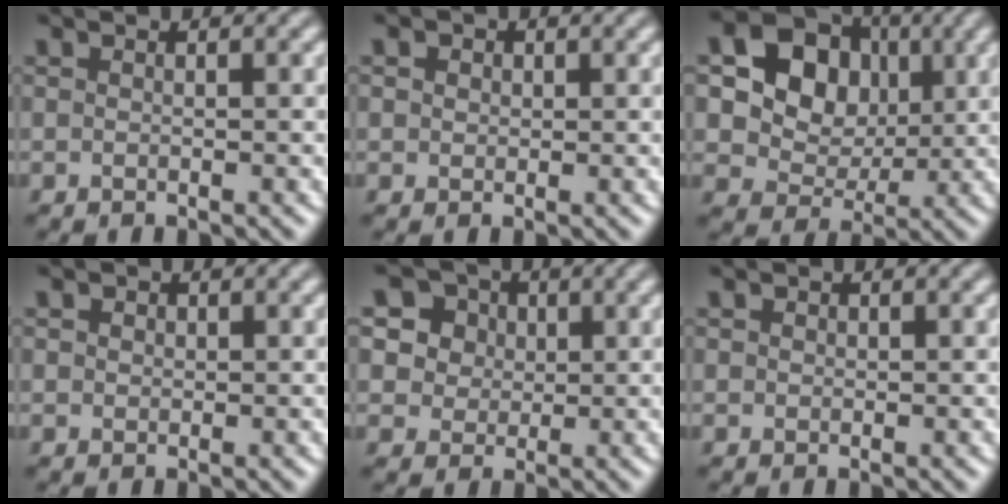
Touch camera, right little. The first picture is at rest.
{"total": 1.9, "force": [1.0, 1.5, 0.8], "torque": [-0.013, 0.011, 0.003]}
{"total": 11.8, "force": [3.3, 9.6, 6.0], "torque": [-0.128, 0.031, 0.060]}
{"total": 1.3, "force": [0.6, 1.0, 0.5], "torque": [-0.005, 0.004, -0.003]}
{"total": 7.0, "force": [3.5, 5.4, 2.7], "torque": [-0.057, 0.014, 0.044]}
{"total": 0.6, "force": [0.2, 0.5, 0.1], "torque": [0.001, -0.002, 0.001]}